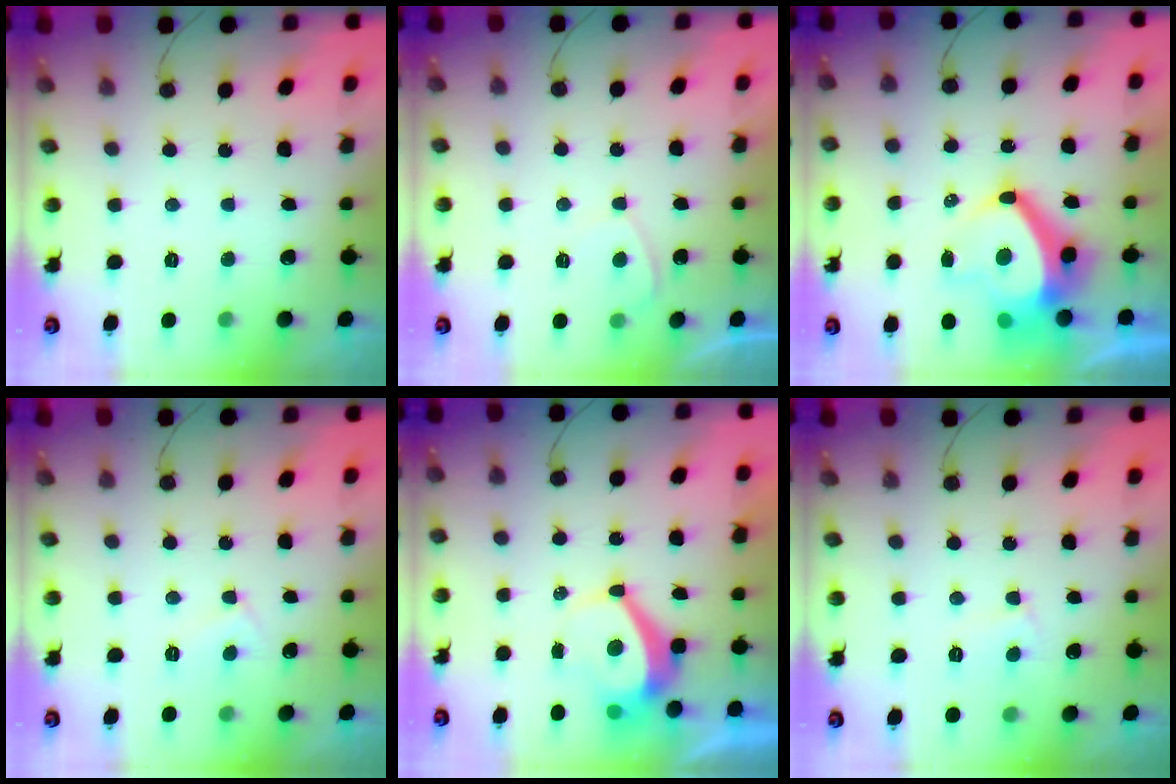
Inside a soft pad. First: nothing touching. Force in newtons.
{"total": 1.5, "press": 1.4, "slide": 0.6}
{"total": 11.9, "press": 11.3, "slide": 3.6}
{"total": 4.7, "press": 4.7, "slide": 0.5}
{"total": 4.0, "press": 4.0, "slide": 0.3}
{"total": 4.1, "press": 4.1, "slide": 0.5}